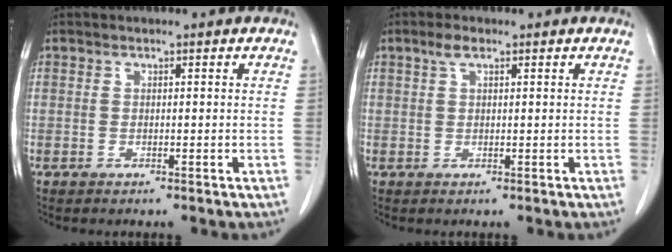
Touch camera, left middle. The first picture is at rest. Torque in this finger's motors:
{"motor_torque": [0.42, -0.30, -0.10, -0.01]}